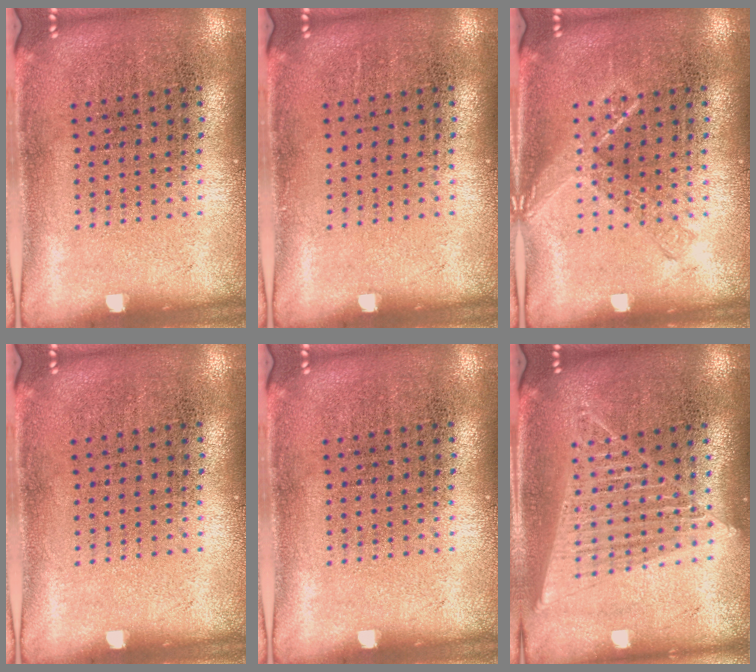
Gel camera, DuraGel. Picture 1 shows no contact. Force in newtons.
{"total": 0.0}
{"total": 1.9, "press": 1.9, "slide": 0.3}
{"total": 0.0}
{"total": 0.0}
{"total": 1.5, "press": 1.4, "slide": 0.5}